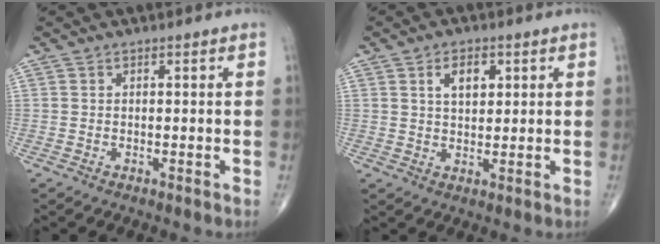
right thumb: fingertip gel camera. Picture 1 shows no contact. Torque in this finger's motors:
{"motor_torque": [-0.12, 1.19, 0.60, 0.28, 0.03]}